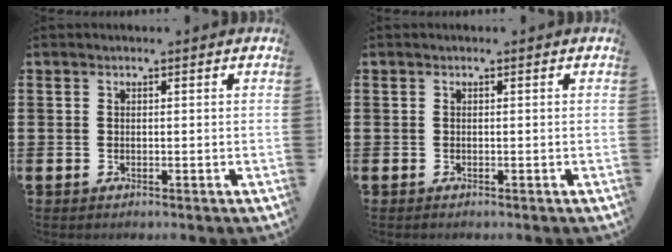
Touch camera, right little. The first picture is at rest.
{"total": 0.0}